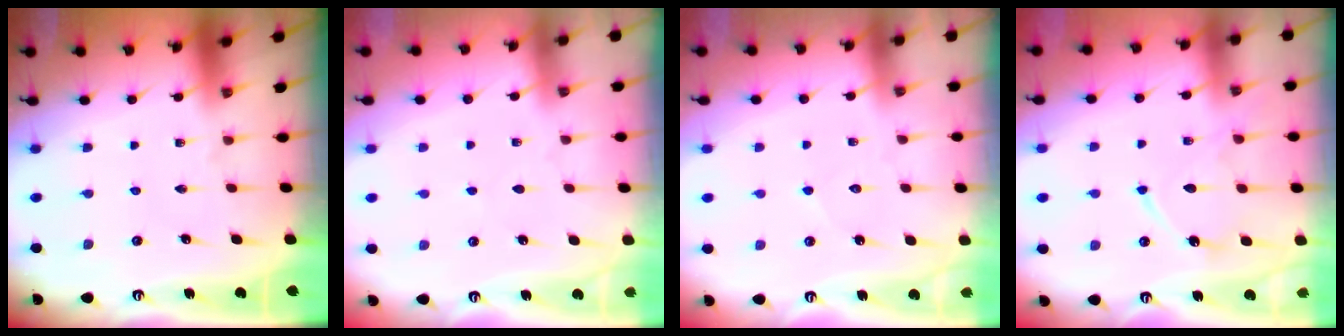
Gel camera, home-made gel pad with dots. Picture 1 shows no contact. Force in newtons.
{"total": 2.8, "press": 2.8, "slide": 0.4}
{"total": 3.6, "press": 3.5, "slide": 0.3}
{"total": 11.2, "press": 11.1, "slide": 1.1}